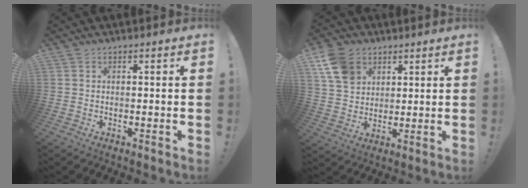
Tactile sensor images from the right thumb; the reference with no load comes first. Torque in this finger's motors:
{"motor_torque": [0.01, 0.13, 0.81, 0.44, 0.02]}